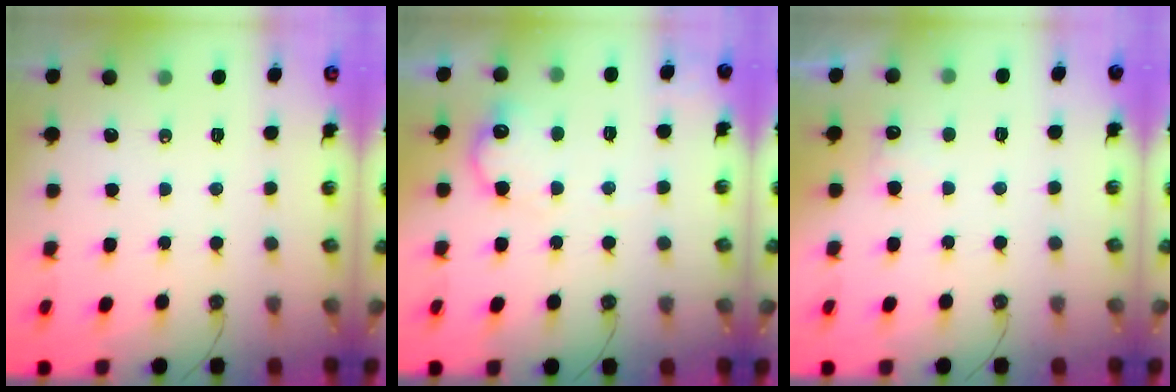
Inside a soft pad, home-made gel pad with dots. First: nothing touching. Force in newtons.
{"total": 11.1, "press": 11.0, "slide": 0.4}
{"total": 5.8, "press": 5.7, "slide": 1.2}